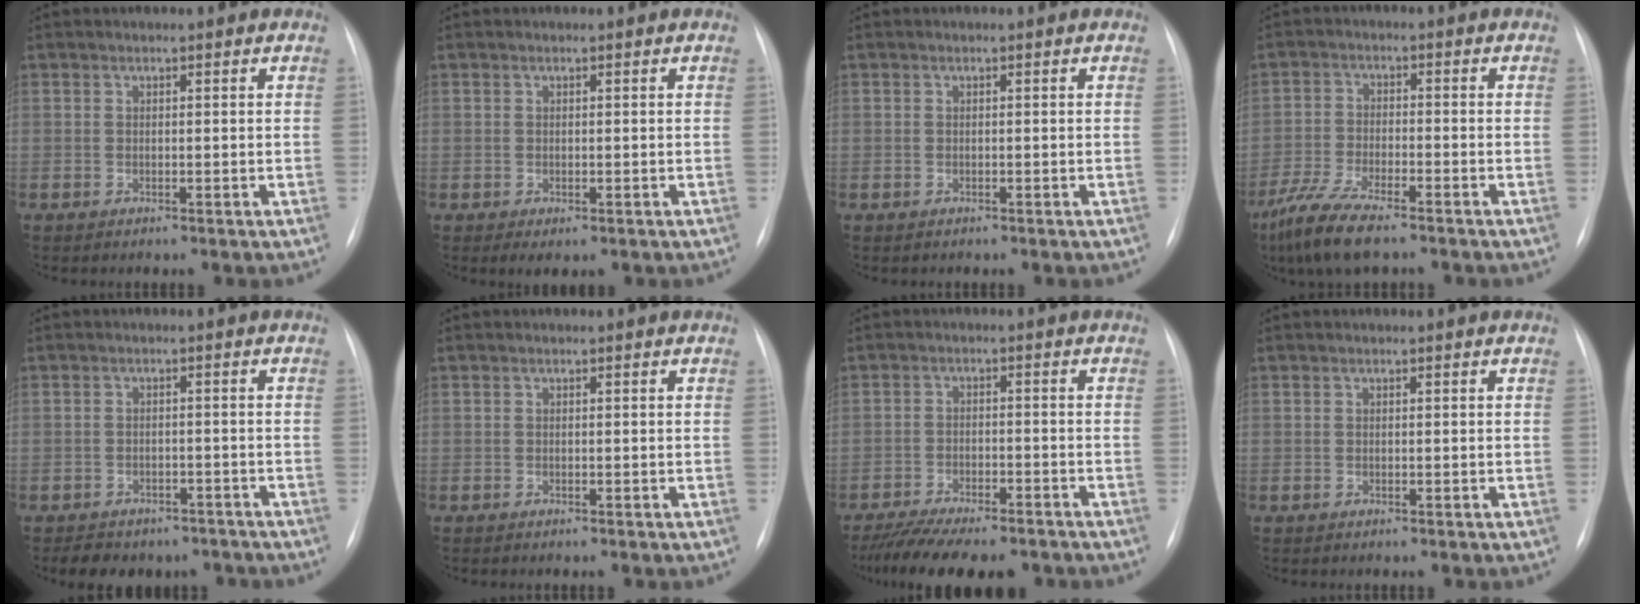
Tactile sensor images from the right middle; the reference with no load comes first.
{"total": 1.4, "force": [-0.6, 0.5, 1.1], "torque": [-0.017, -0.006, -0.002]}
{"total": 0.0}
{"total": 8.3, "force": [-6.1, 1.2, 5.4], "torque": [-0.116, -0.023, -0.113]}
{"total": 8.5, "force": [-7.0, 4.3, 2.2], "torque": [-0.030, 0.009, -0.083]}
{"total": 0.0}
{"total": 13.9, "force": [-11.7, 3.3, 6.7], "torque": [-0.123, -0.011, -0.171]}
{"total": 0.0}